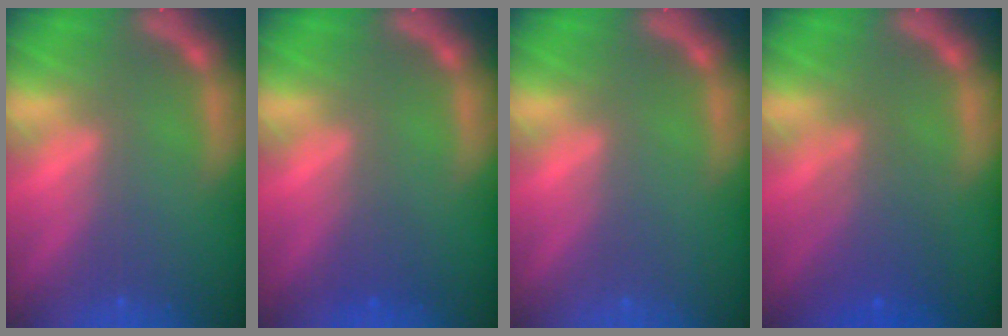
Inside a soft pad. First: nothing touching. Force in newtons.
{"total": 1.5}
{"total": 0.0}
{"total": 4.1}